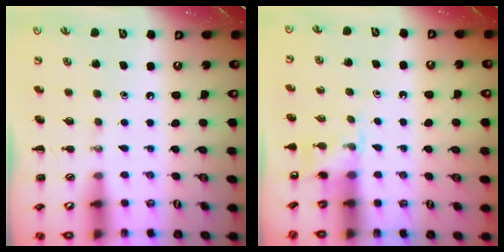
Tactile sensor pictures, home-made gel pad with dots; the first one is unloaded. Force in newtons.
{"total": 4.4, "press": 4.2, "slide": 1.2}